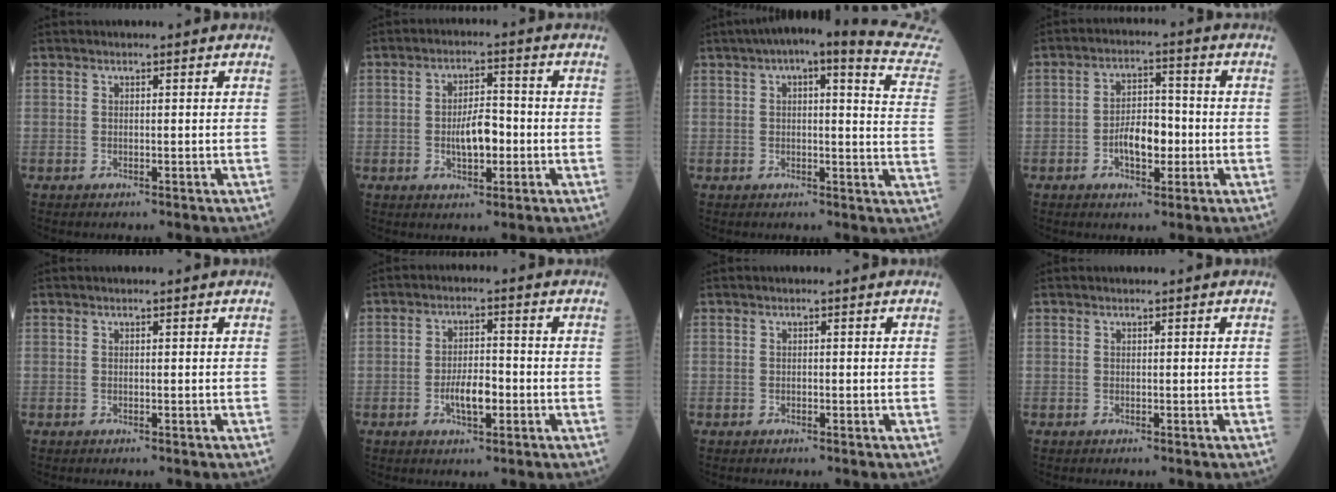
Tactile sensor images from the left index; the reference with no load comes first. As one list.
[{"total": 5.8, "force": [-1.2, 2.3, 5.2], "torque": [-0.097, 0.008, -0.020]}, {"total": 18.4, "force": [15.8, 1.4, 9.4], "torque": [-0.119, -0.020, 0.165]}, {"total": 6.3, "force": [-1.7, 3.0, 5.3], "torque": [-0.099, 0.010, -0.029]}, {"total": 0.0}, {"total": 5.1, "force": [-1.6, 1.8, 4.5], "torque": [-0.086, 0.002, -0.029]}, {"total": 0.0}, {"total": 0.0}]